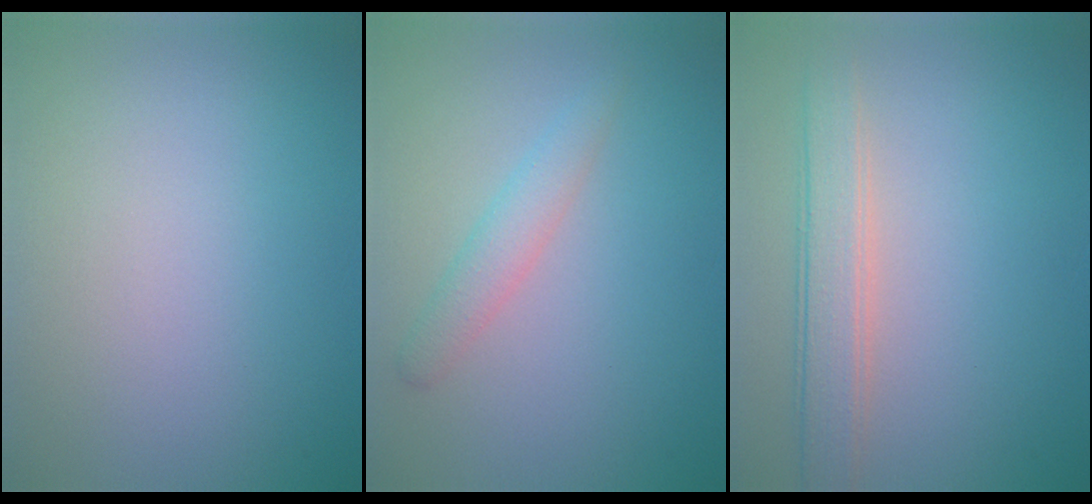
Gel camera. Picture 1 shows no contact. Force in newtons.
{"total": 2.0, "press": 2.0, "slide": 0.1}
{"total": 3.3, "press": 3.3, "slide": 0.3}